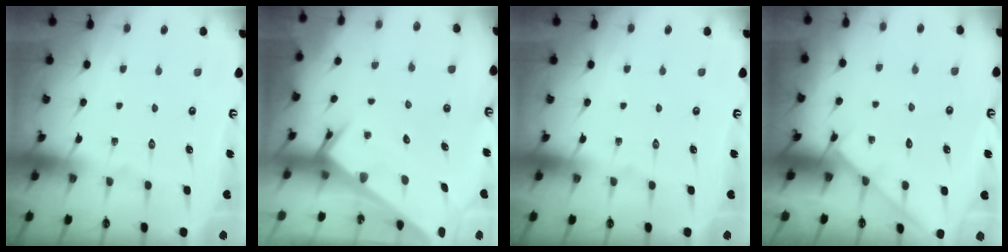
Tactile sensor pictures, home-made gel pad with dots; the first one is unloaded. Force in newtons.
{"total": 3.1, "press": 3.1, "slide": 0.2}
{"total": 0.0}
{"total": 2.9, "press": 2.9, "slide": 0.3}